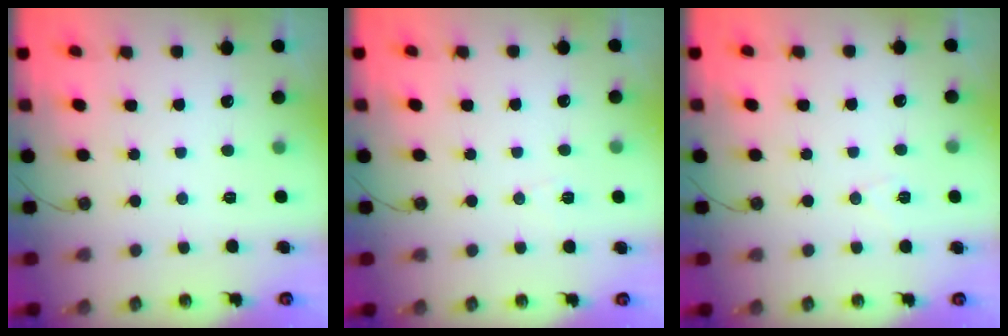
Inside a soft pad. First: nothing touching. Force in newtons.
{"total": 3.8, "press": 3.2, "slide": 2.1}
{"total": 5.3, "press": 3.8, "slide": 3.7}